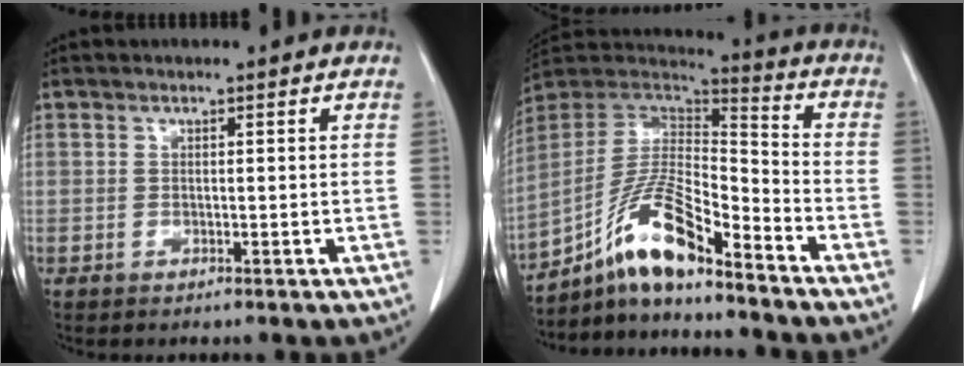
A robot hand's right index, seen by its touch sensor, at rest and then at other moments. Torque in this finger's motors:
{"motor_torque": [0.94, -0.85, 0.33, 0.15]}